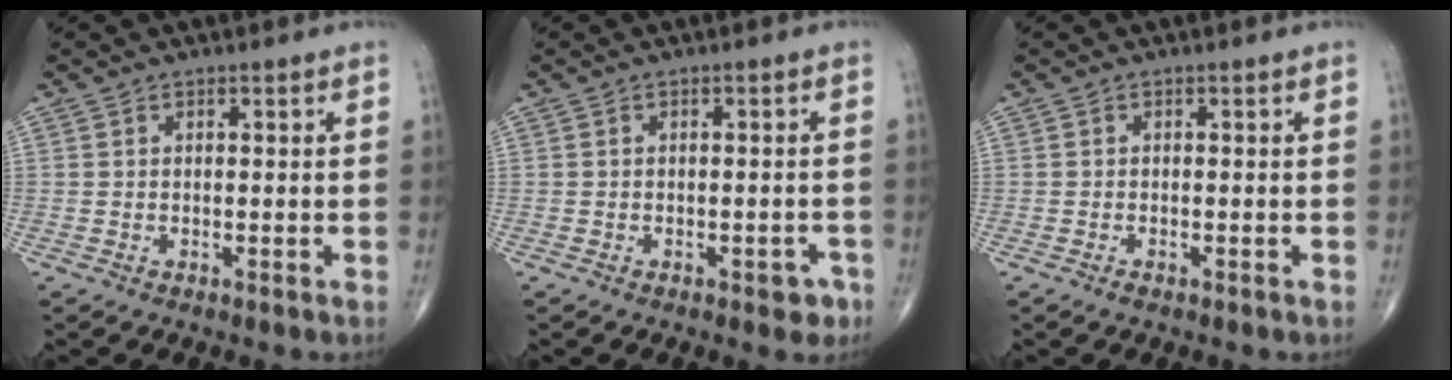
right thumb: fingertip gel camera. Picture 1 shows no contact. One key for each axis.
{"total": 3.0, "fx": -1.6, "fy": 1.5, "fz": 2.0, "tx": -0.008, "ty": 0.009, "tz": -0.018}
{"total": 0.7, "fx": -0.5, "fy": 0.2, "fz": 0.4, "tx": -0.010, "ty": 0.000, "tz": -0.010}